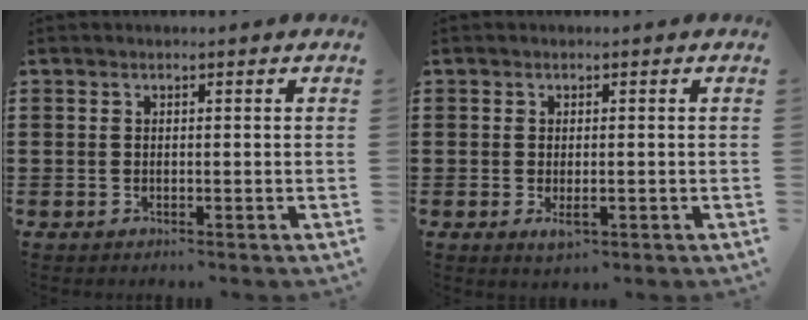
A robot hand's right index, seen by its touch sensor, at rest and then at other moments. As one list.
[{"total": 1.9, "force": [-0.5, 0.7, 1.7], "torque": [-0.038, -0.006, -0.011]}]